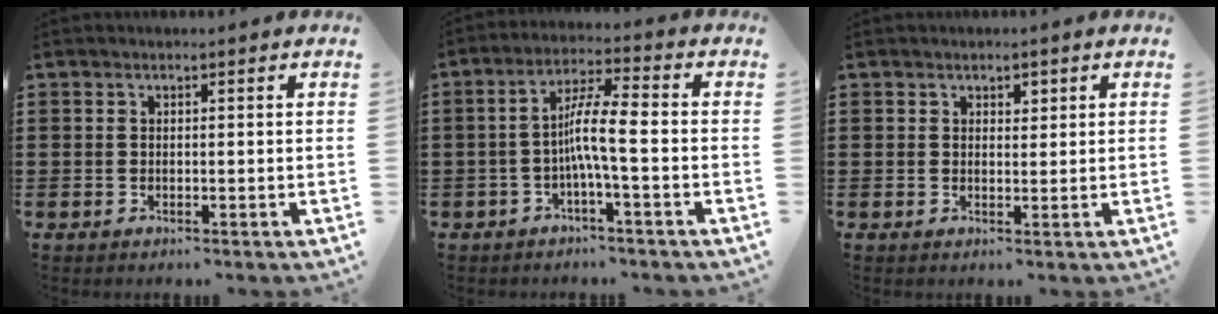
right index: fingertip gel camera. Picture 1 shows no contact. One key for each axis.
{"total": 7.1, "fx": -1.3, "fy": 0.8, "fz": 6.9, "tx": -0.129, "ty": 0.002, "tz": -0.029}
{"total": 1.3, "fx": 0.9, "fy": 0.8, "fz": 0.4, "tx": -0.002, "ty": 0.001, "tz": 0.016}